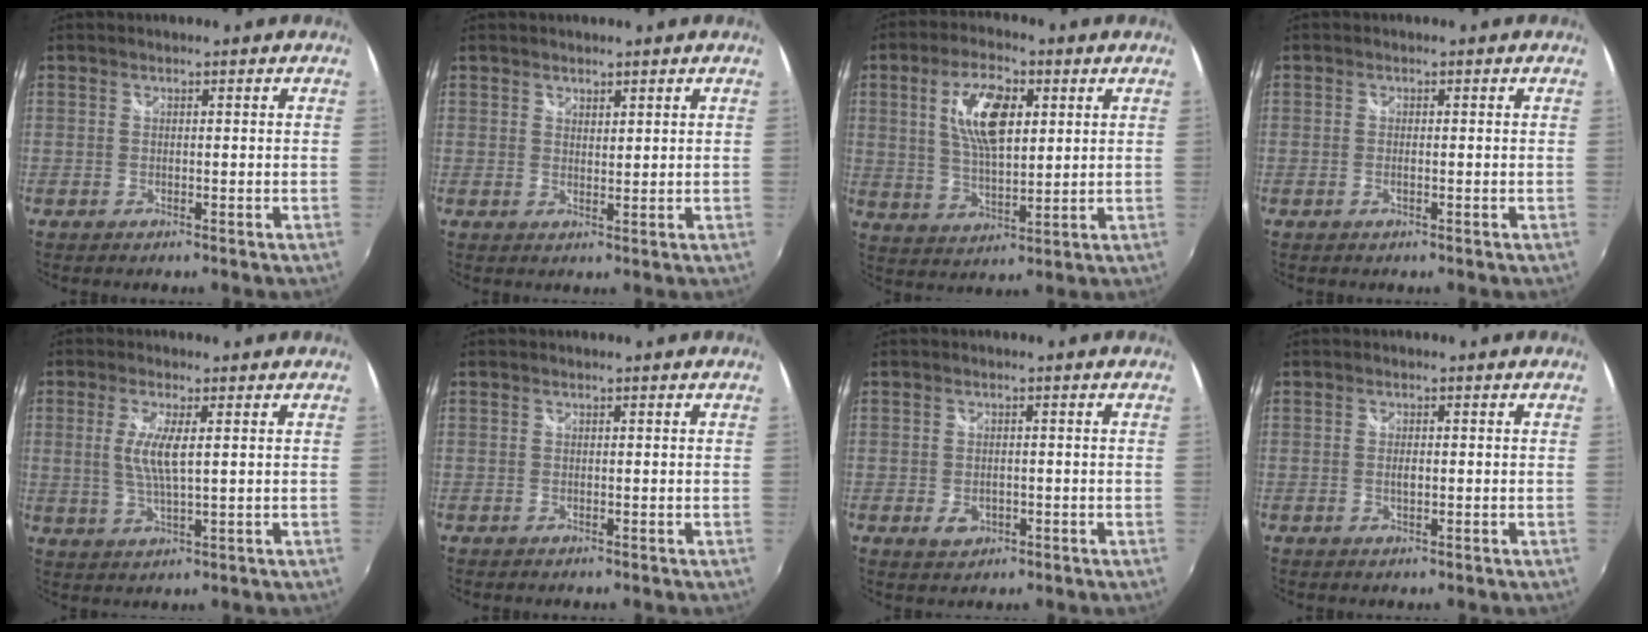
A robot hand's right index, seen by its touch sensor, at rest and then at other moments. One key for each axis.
{"total": 1.5, "fx": 1.3, "fy": 0.7, "fz": 0.4, "tx": -0.002, "ty": 0.000, "tz": 0.021}
{"total": 11.0, "fx": 3.3, "fy": 4.8, "fz": 9.4, "tx": -0.179, "ty": 0.010, "tz": 0.062}
{"total": 1.0, "fx": -0.3, "fy": 0.2, "fz": 1.0, "tx": -0.020, "ty": -0.001, "tz": -0.007}
{"total": 5.8, "fx": 1.0, "fy": 1.0, "fz": 5.6, "tx": -0.115, "ty": -0.005, "tz": 0.018}
{"total": 0.0}
{"total": 3.3, "fx": -1.1, "fy": 2.4, "fz": 2.1, "tx": -0.040, "ty": -0.005, "tz": -0.014}
{"total": 1.4, "fx": -0.2, "fy": 0.6, "fz": 1.3, "tx": -0.024, "ty": -0.001, "tz": -0.004}